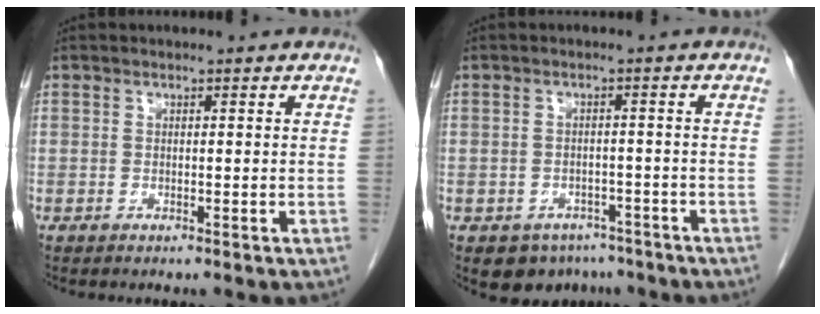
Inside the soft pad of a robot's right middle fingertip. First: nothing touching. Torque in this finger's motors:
{"motor_torque": [0.04, -0.02, 0.02, 0.01]}